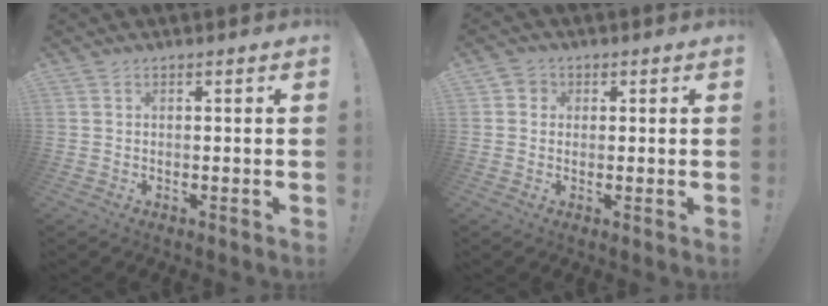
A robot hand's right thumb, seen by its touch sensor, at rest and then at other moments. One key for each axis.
{"total": 3.0, "fx": 0.3, "fy": 2.9, "fz": 0.9, "tx": -0.014, "ty": 0.005, "tz": 0.007}